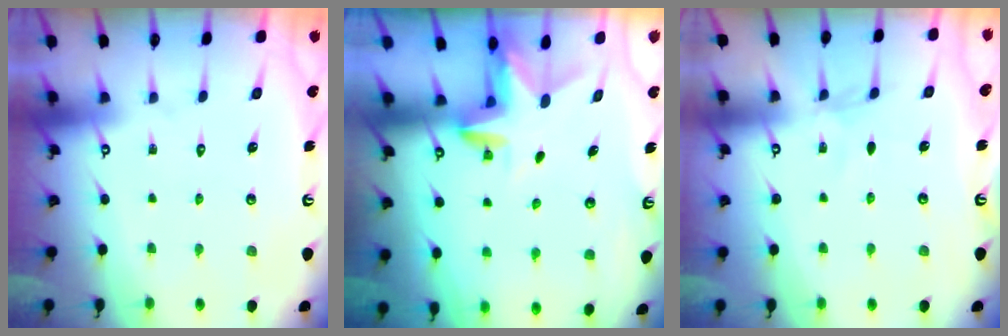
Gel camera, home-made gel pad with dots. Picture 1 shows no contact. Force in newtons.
{"total": 2.9, "press": 2.9, "slide": 0.2}
{"total": 2.6, "press": 2.6, "slide": 0.4}